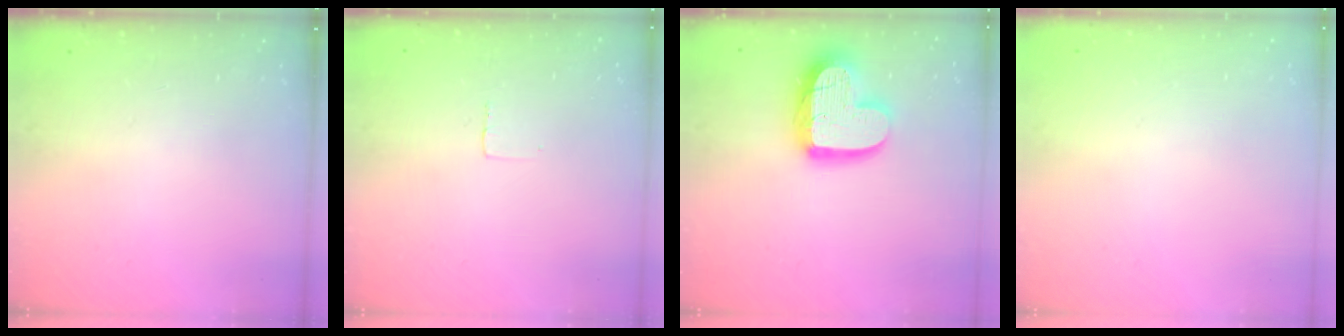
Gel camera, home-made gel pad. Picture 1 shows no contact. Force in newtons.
{"total": 2.4, "press": 2.4, "slide": 0.1}
{"total": 18.3, "press": 18.2, "slide": 1.9}
{"total": 0.0}